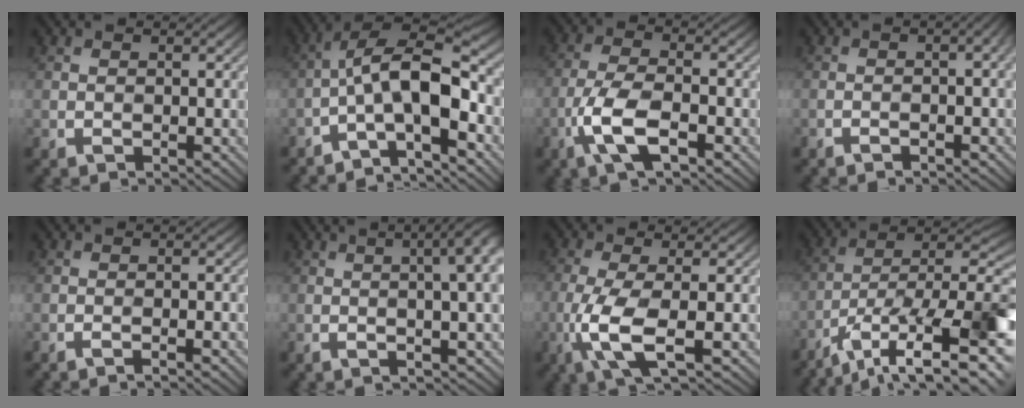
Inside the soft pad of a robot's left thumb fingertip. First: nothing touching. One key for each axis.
{"total": 12.1, "fx": -3.3, "fy": 4.1, "fz": 10.9, "tx": -0.180, "ty": 0.010, "tz": -0.051}
{"total": 6.9, "fx": -3.0, "fy": 2.6, "fz": 5.7, "tx": -0.123, "ty": 0.003, "tz": -0.063}
{"total": 3.5, "fx": -1.6, "fy": 0.6, "fz": 3.0, "tx": -0.033, "ty": 0.008, "tz": -0.024}
{"total": 1.2, "fx": -0.8, "fy": 0.1, "fz": 0.9, "tx": -0.005, "ty": 0.004, "tz": -0.018}
{"total": 8.4, "fx": 1.0, "fy": 2.2, "fz": 8.1, "tx": -0.083, "ty": 0.019, "tz": 0.029}
{"total": 6.1, "fx": -1.3, "fy": 1.6, "fz": 5.8, "tx": -0.121, "ty": 0.002, "tz": -0.039}
{"total": 16.9, "fx": -7.8, "fy": 6.6, "fz": 13.5, "tx": -0.224, "ty": -0.020, "tz": -0.112}